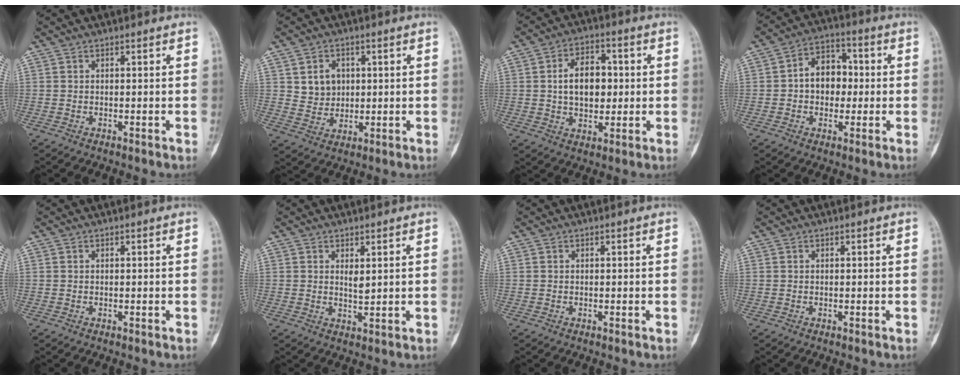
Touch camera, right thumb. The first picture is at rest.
{"total": 6.0, "force": [1.6, 5.1, 2.8], "torque": [-0.019, -0.009, 0.033]}
{"total": 10.4, "force": [0.9, 6.8, 7.8], "torque": [-0.098, 0.011, 0.015]}
{"total": 9.2, "force": [0.1, 6.9, 6.1], "torque": [-0.055, 0.026, -0.006]}
{"total": 0.0}
{"total": 2.2, "force": [1.0, 0.7, 1.8], "torque": [-0.027, -0.012, 0.020]}
{"total": 0.0}
{"total": 0.0}